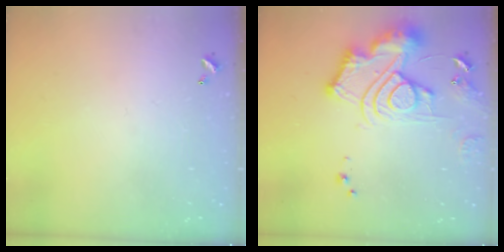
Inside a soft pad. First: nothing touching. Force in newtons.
{"total": 18.3, "press": 18.2, "slide": 1.9}